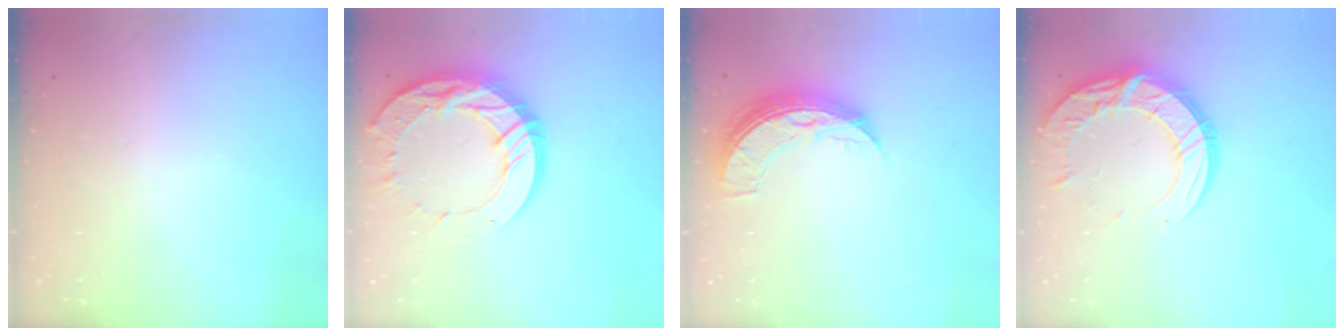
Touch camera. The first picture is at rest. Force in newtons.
{"total": 20.2, "press": 20.1, "slide": 1.8}
{"total": 9.0, "press": 9.0, "slide": 0.8}
{"total": 16.9, "press": 16.9, "slide": 1.6}